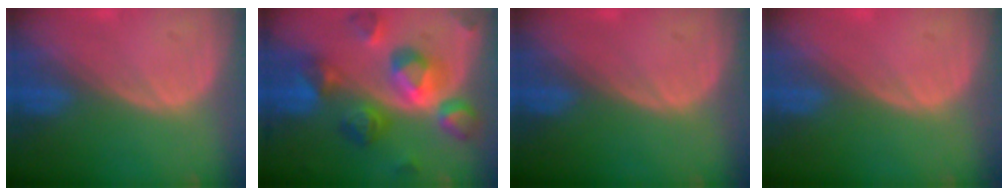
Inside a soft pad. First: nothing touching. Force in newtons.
{"total": 11.1, "press": 11.0, "slide": 1.0}
{"total": 0.0}
{"total": 0.0}